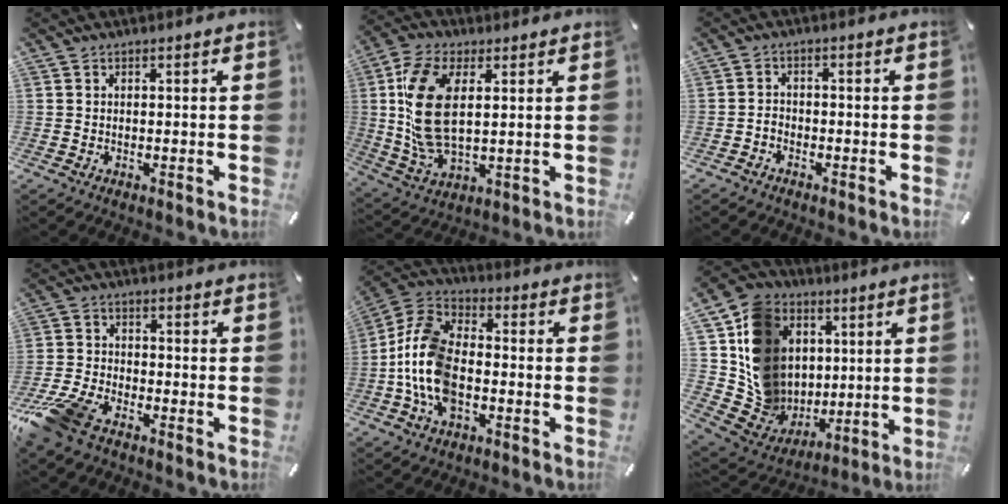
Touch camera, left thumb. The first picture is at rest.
{"total": 13.9, "force": [2.7, 7.5, 11.4], "torque": [-0.256, -0.013, 0.048]}
{"total": 1.9, "force": [-1.4, 1.2, 0.5], "torque": [-0.009, 0.010, -0.030]}
{"total": 10.8, "force": [-8.0, 4.7, 5.6], "torque": [-0.122, 0.029, -0.153]}
{"total": 13.8, "force": [-3.8, 8.7, 10.0], "torque": [-0.237, 0.007, -0.074]}
{"total": 16.5, "force": [2.9, 15.3, 5.4], "torque": [-0.075, -0.025, 0.078]}